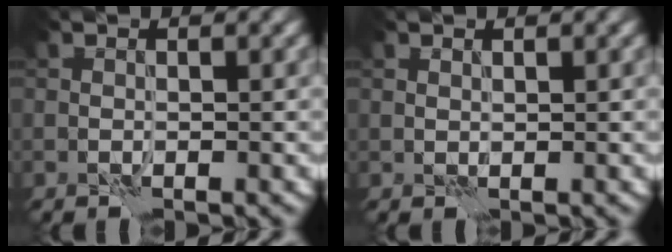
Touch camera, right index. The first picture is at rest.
{"total": 0.5, "force": [0.5, 0.1, -0.2], "torque": [0.001, -0.001, 0.010]}